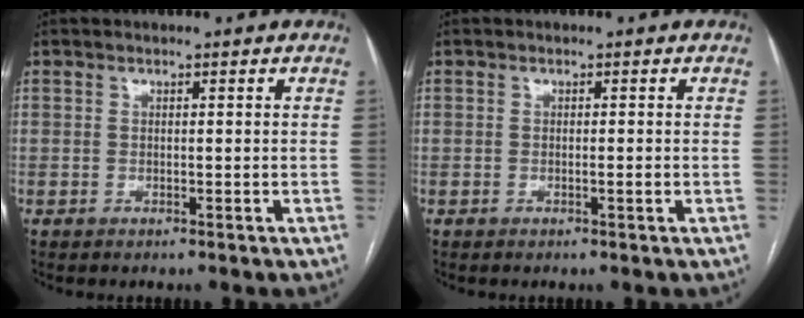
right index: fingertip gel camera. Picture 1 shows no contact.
{"total": 0.8, "force": [-0.2, 0.0, 0.8], "torque": [-0.014, -0.001, -0.003]}